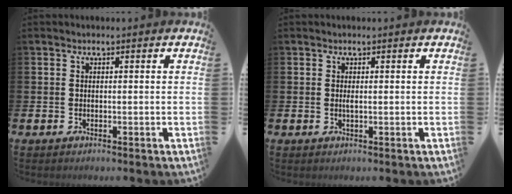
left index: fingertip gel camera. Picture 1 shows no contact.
{"total": 0.6, "force": [0.1, 0.1, 0.6], "torque": [-0.011, -0.001, 0.002]}